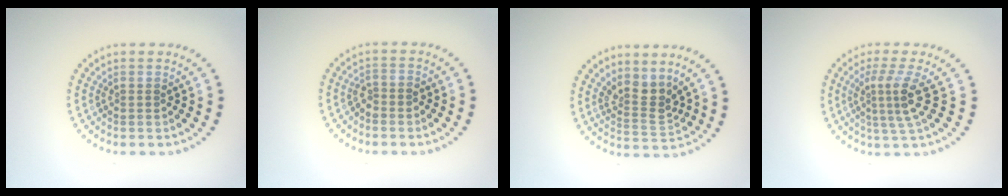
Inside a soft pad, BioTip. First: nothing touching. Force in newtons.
{"total": 1.3, "press": 1.1, "slide": 0.7}
{"total": 2.8, "press": 2.1, "slide": 1.8}
{"total": 3.2, "press": 2.3, "slide": 2.2}